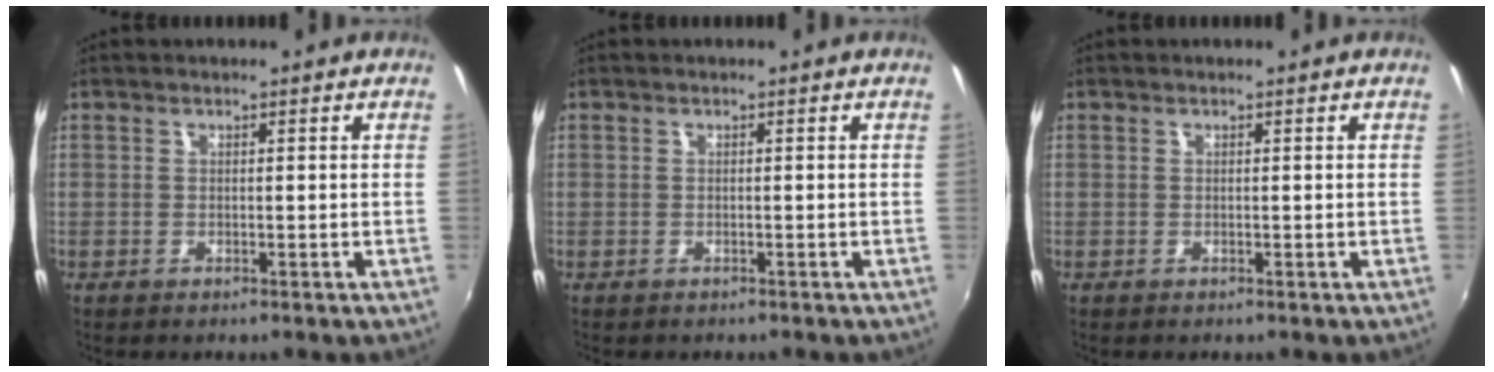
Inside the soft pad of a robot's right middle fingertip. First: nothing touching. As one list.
[{"total": 0.7, "force": [-0.5, 0.5, 0.0], "torque": [-0.002, -0.001, -0.007]}, {"total": 0.0}]